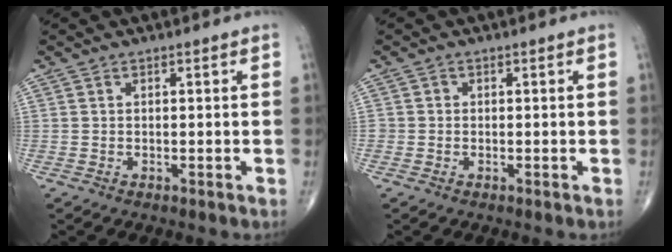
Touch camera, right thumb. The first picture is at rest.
{"total": 0.9, "force": [-0.2, 0.9, 0.1], "torque": [0.005, 0.005, -0.005]}